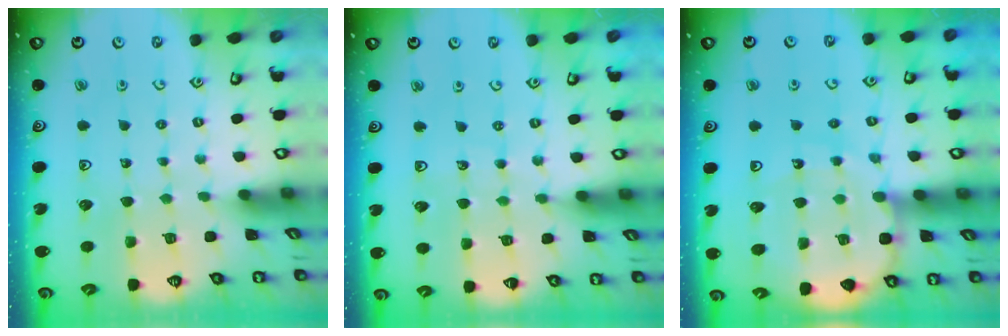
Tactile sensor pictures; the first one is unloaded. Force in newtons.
{"total": 2.9, "press": 2.1, "slide": 2.1}
{"total": 12.4, "press": 12.3, "slide": 1.4}